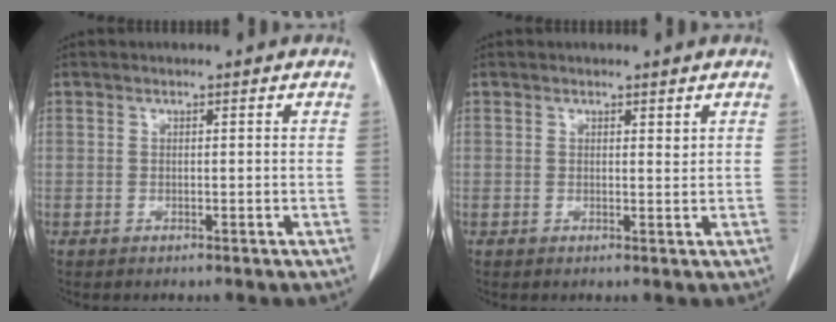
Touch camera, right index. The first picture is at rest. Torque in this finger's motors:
{"motor_torque": [-0.10, 0.10, -0.01, 0.00]}